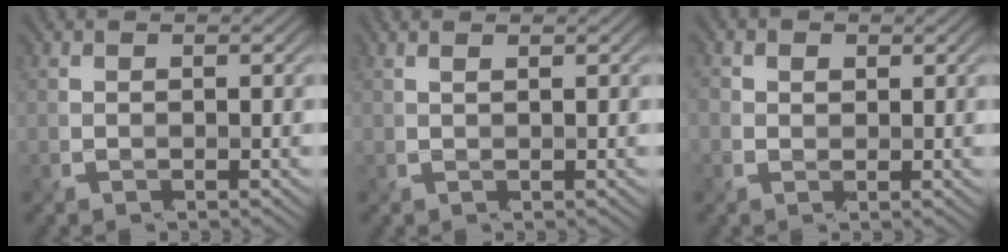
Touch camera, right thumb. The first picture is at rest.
{"total": 1.3, "force": [0.8, -0.1, 1.0], "torque": [-0.024, 0.006, 0.023]}
{"total": 2.1, "force": [0.4, 1.7, 1.1], "torque": [-0.038, 0.004, 0.003]}